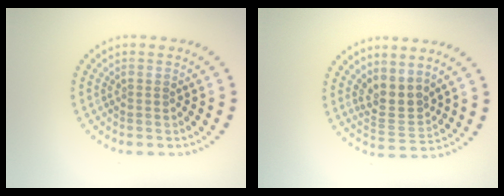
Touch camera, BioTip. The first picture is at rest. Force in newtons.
{"total": 3.2, "press": 2.8, "slide": 1.5}